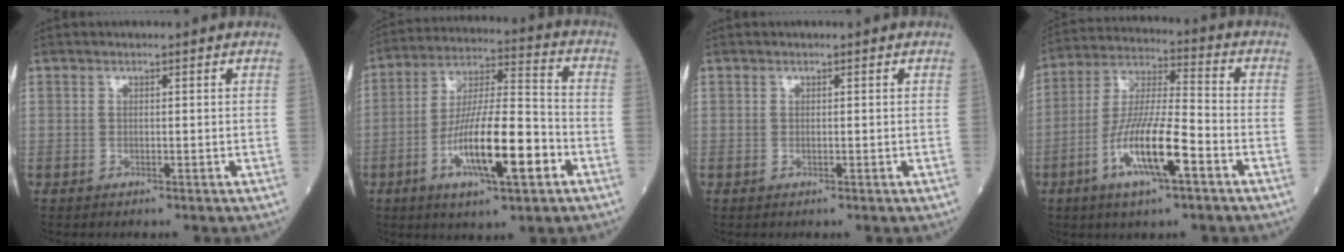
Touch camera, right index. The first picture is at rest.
{"total": 15.0, "force": [-5.4, 2.7, 13.7], "torque": [-0.253, -0.001, -0.091]}
{"total": 0.0}
{"total": 12.9, "force": [-5.4, 1.8, 11.6], "torque": [-0.227, -0.008, -0.102]}